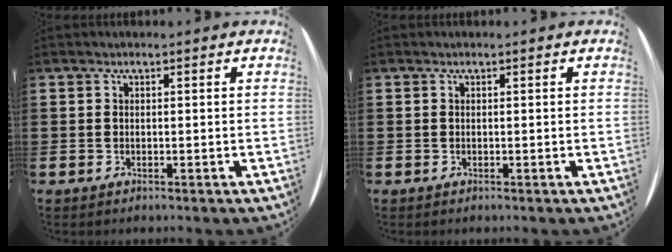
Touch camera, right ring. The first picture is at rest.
{"total": 0.0}